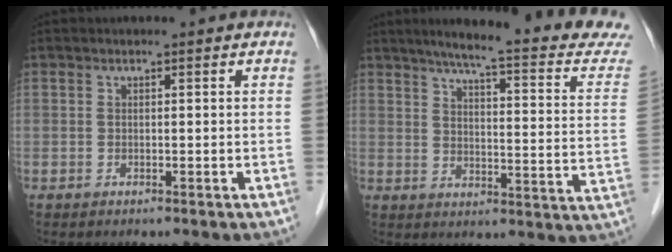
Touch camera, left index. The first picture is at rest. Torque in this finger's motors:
{"motor_torque": [0.98, -1.16, 0.26, 0.05]}